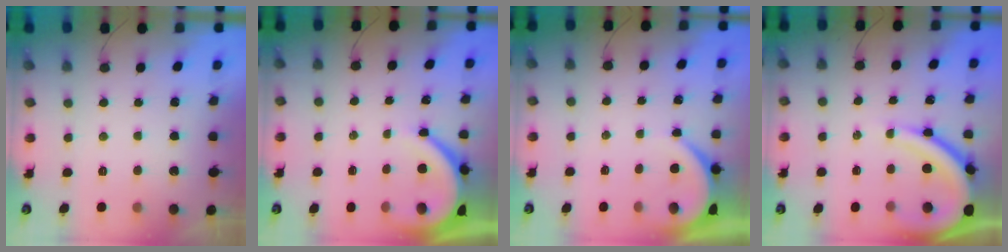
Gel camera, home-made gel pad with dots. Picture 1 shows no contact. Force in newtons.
{"total": 9.8, "press": 9.8, "slide": 0.7}
{"total": 3.9, "press": 3.8, "slide": 0.5}
{"total": 13.1, "press": 13.0, "slide": 1.3}